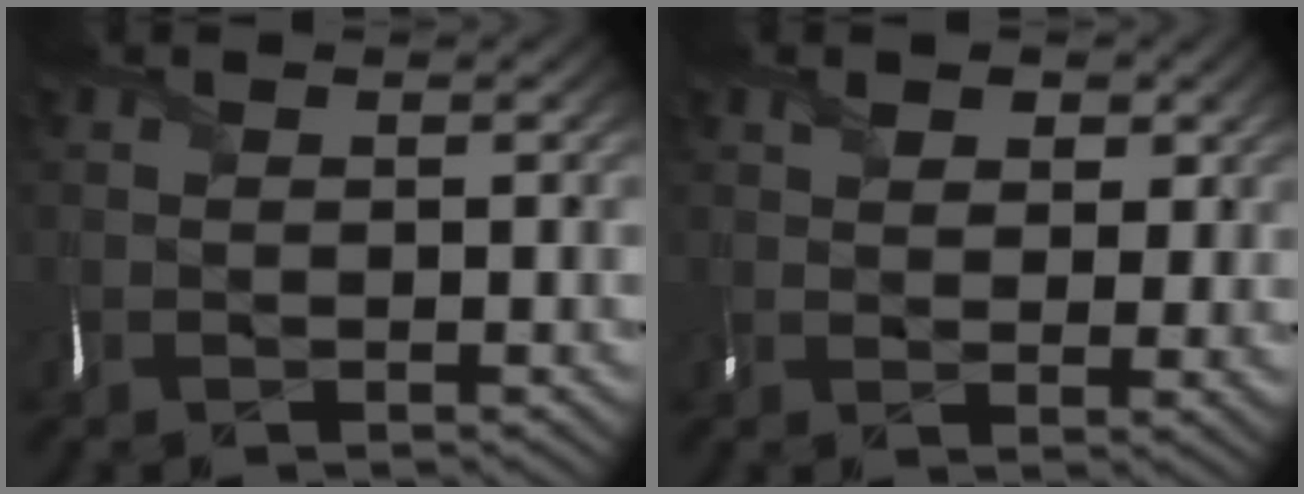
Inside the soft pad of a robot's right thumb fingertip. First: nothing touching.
{"total": 3.2, "force": [1.7, 2.2, 1.7], "torque": [-0.033, -0.007, 0.029]}